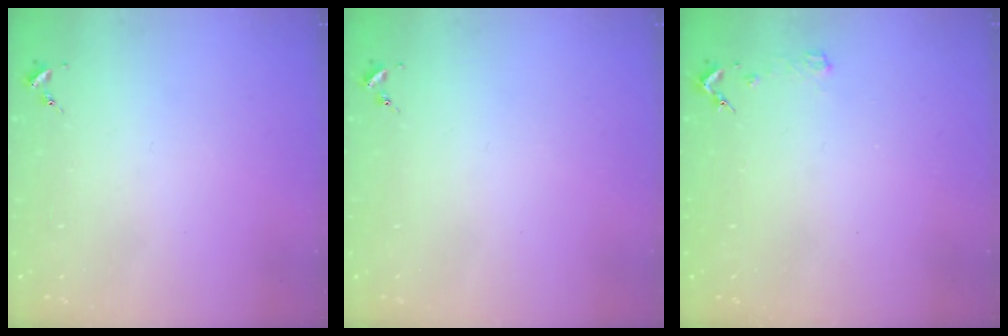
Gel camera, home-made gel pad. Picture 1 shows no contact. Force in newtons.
{"total": 0.0}
{"total": 2.3, "press": 2.3, "slide": 0.3}